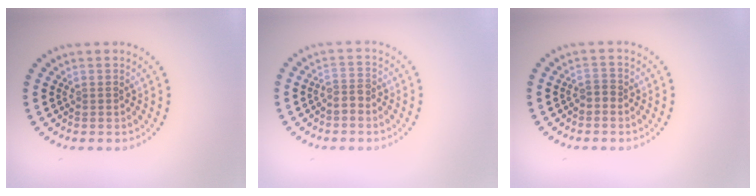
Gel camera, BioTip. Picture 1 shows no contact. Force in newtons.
{"total": 1.8, "press": 1.3, "slide": 1.2}
{"total": 0.8, "press": 0.7, "slide": 0.4}